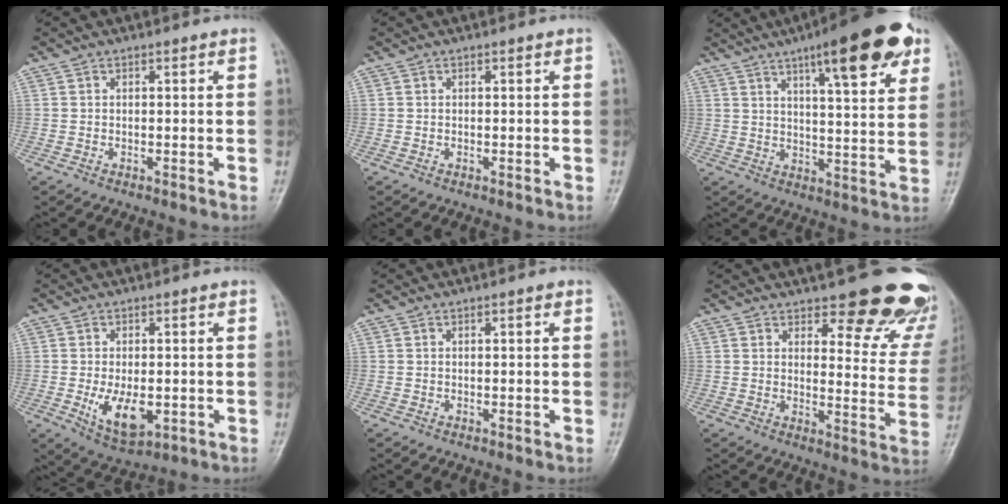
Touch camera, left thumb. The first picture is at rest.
{"total": 0.0}
{"total": 17.9, "force": [10.0, 4.4, 14.2], "torque": [-0.172, -0.031, 0.139]}
{"total": 8.2, "force": [-1.6, 4.4, 6.7], "torque": [-0.104, -0.015, -0.016]}
{"total": 0.7, "force": [0.3, 0.2, 0.6], "torque": [-0.011, 0.001, 0.002]}
{"total": 18.3, "force": [15.1, 6.4, 8.2], "torque": [-0.038, -0.103, 0.165]}